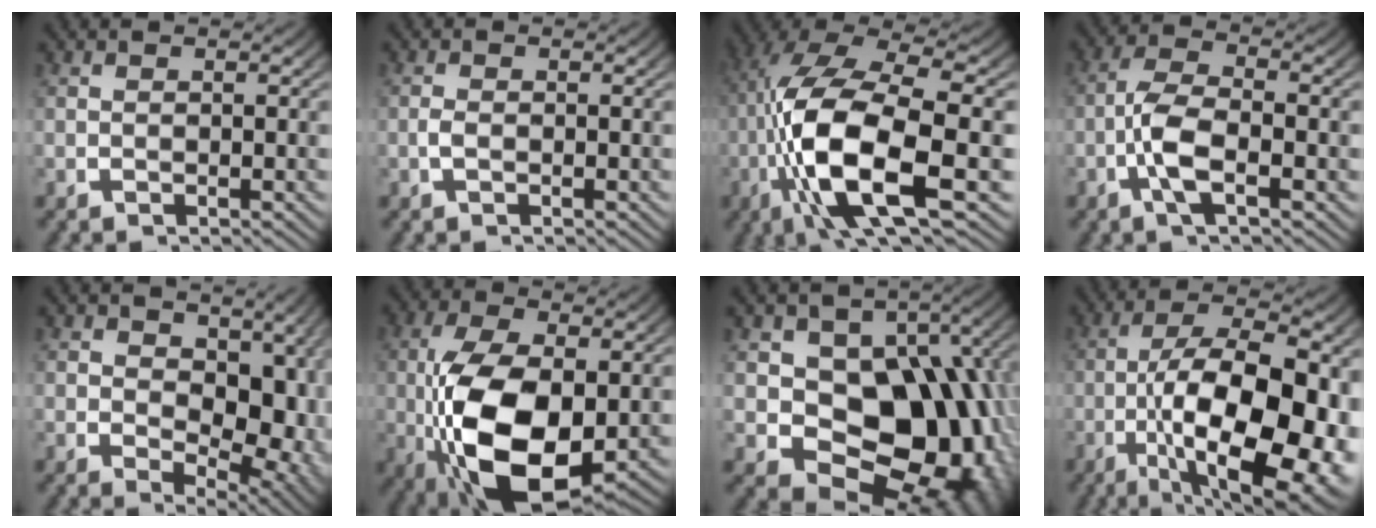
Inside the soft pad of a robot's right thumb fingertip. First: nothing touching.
{"total": 0.9, "force": [-0.6, 0.4, 0.5], "torque": [-0.019, -0.003, -0.011]}
{"total": 15.1, "force": [-3.1, 7.4, 12.8], "torque": [-0.295, -0.045, -0.027]}
{"total": 5.3, "force": [-2.1, 2.2, 4.3], "torque": [-0.112, -0.018, -0.034]}
{"total": 9.6, "force": [-0.4, 6.1, 7.4], "torque": [-0.130, -0.041, 0.016]}
{"total": 14.9, "force": [-3.5, 8.5, 11.7], "torque": [-0.254, -0.062, -0.030]}
{"total": 18.5, "force": [-3.4, 12.6, 13.2], "torque": [-0.231, -0.074, -0.028]}
{"total": 17.4, "force": [-4.6, 8.7, 14.4], "torque": [-0.269, -0.069, -0.038]}